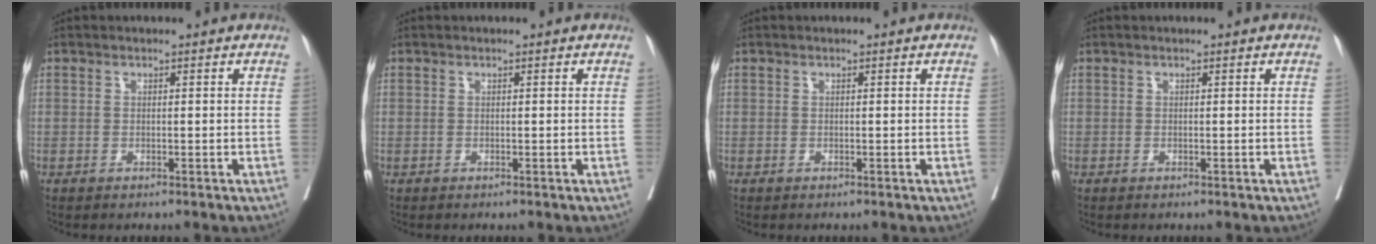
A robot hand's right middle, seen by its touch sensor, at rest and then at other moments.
{"total": 0.0}
{"total": 0.0}
{"total": 0.0}